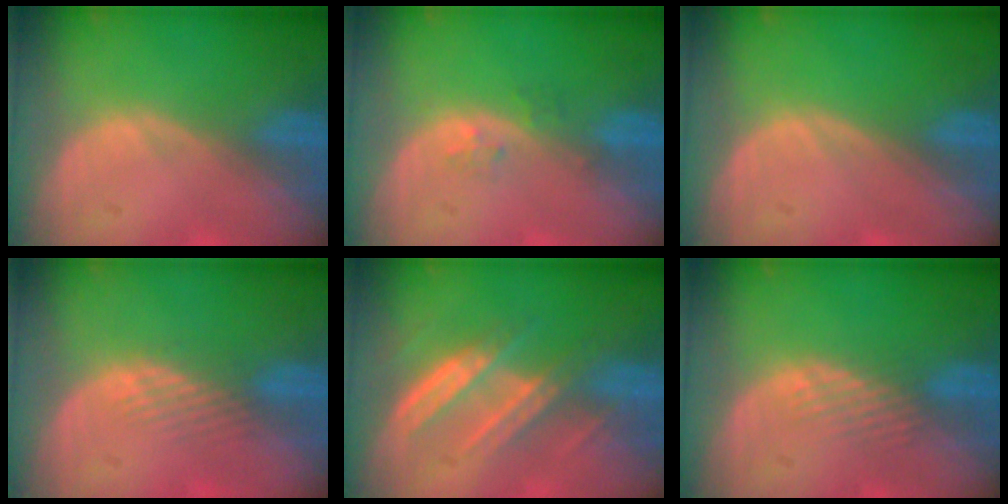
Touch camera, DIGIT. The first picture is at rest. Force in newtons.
{"total": 1.6, "press": 1.6, "slide": 0.1}
{"total": 0.0}
{"total": 2.9, "press": 2.3, "slide": 1.8}
{"total": 6.5, "press": 6.3, "slide": 1.4}
{"total": 2.2, "press": 2.2, "slide": 0.2}